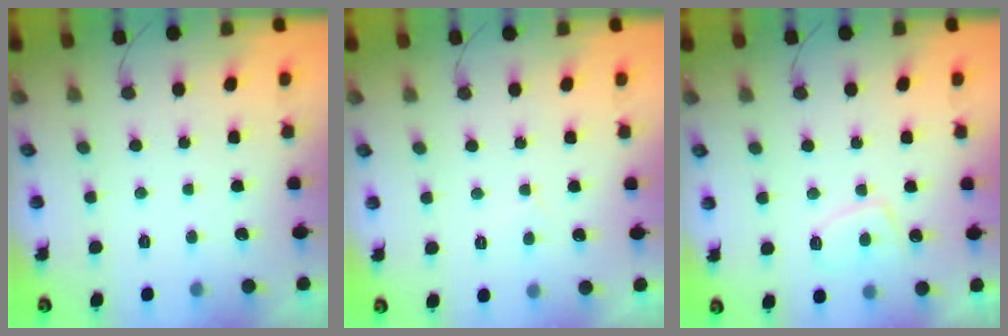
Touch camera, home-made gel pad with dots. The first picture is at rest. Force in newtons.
{"total": 2.7, "press": 2.7, "slide": 0.3}
{"total": 6.0, "press": 5.9, "slide": 1.1}